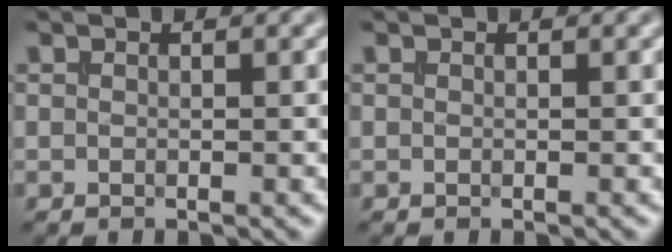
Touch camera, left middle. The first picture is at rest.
{"total": 0.0}